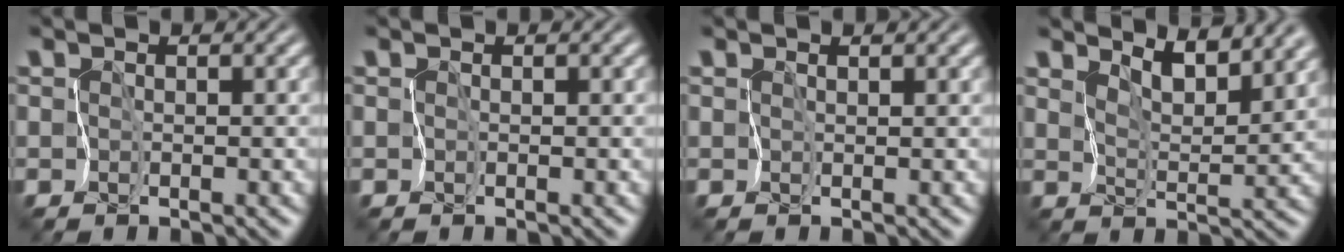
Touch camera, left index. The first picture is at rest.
{"total": 0.0}
{"total": 0.7, "force": [0.6, 0.0, 0.4], "torque": [-0.003, 0.002, 0.013]}
{"total": 4.0, "force": [3.4, 0.8, 1.8], "torque": [-0.040, -0.005, 0.061]}